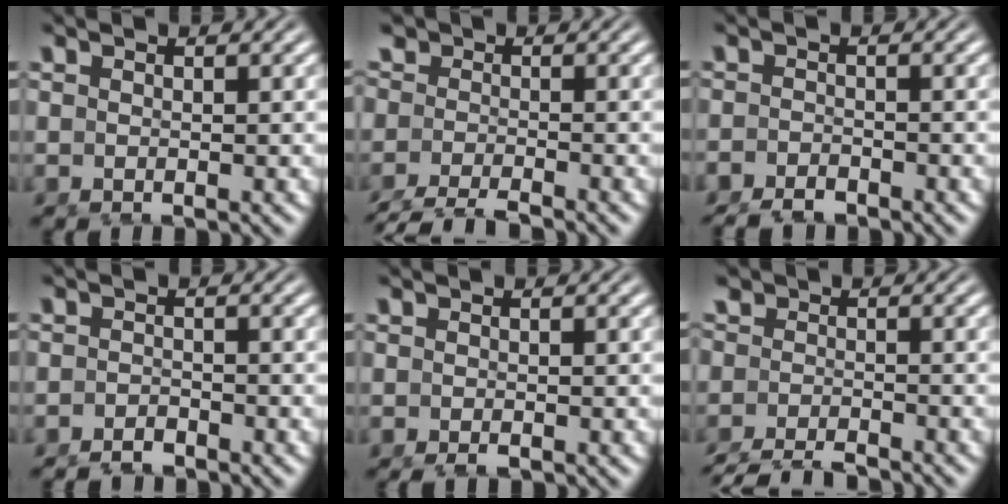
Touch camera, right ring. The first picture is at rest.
{"total": 2.9, "force": [-2.5, 1.4, 0.6], "torque": [-0.007, -0.010, -0.043]}
{"total": 2.1, "force": [-2.1, 0.3, -0.2], "torque": [0.003, -0.010, -0.034]}
{"total": 1.9, "force": [-1.8, -0.1, -0.5], "torque": [0.009, -0.007, -0.031]}
{"total": 0.5, "force": [-0.4, 0.3, 0.1], "torque": [-0.005, -0.001, -0.008]}
{"total": 3.0, "force": [-2.8, 0.9, 0.3], "torque": [0.001, -0.013, -0.047]}